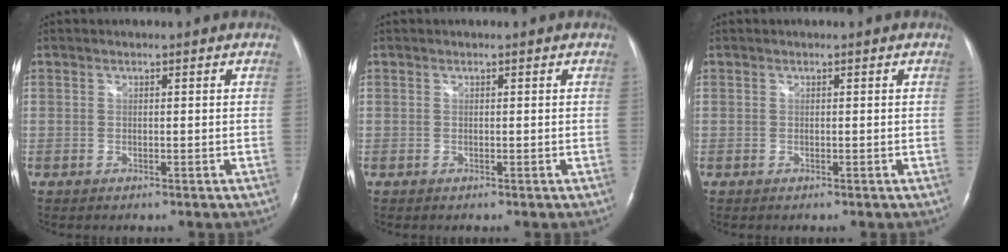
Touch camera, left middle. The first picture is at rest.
{"total": 0.0}
{"total": 0.0}